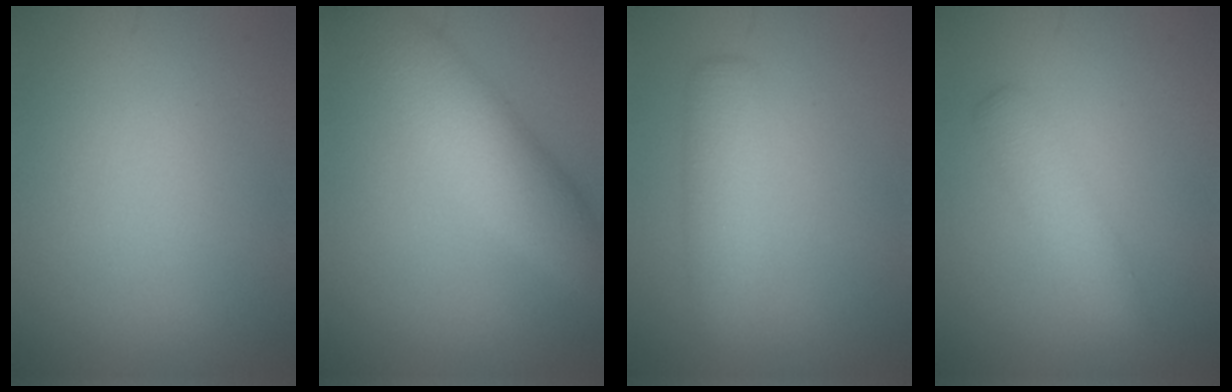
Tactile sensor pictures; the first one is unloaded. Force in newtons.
{"total": 5.3, "press": 5.3, "slide": 0.2}
{"total": 3.3, "press": 3.3, "slide": 0.1}
{"total": 2.4, "press": 2.4, "slide": 0.1}